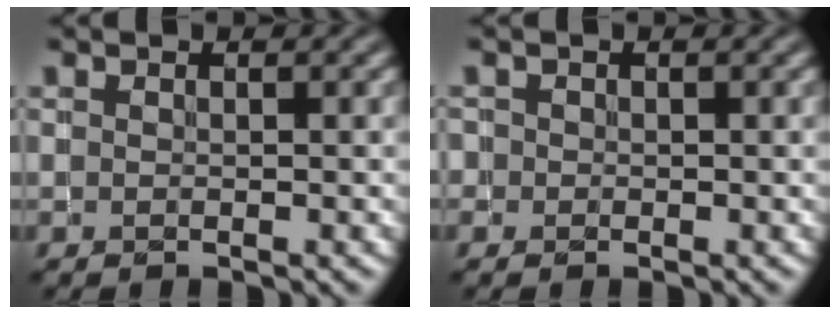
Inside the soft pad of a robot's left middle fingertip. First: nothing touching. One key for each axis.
{"total": 0.7, "fx": -0.2, "fy": 0.6, "fz": -0.1, "tx": 0.006, "ty": 0.002, "tz": -0.007}